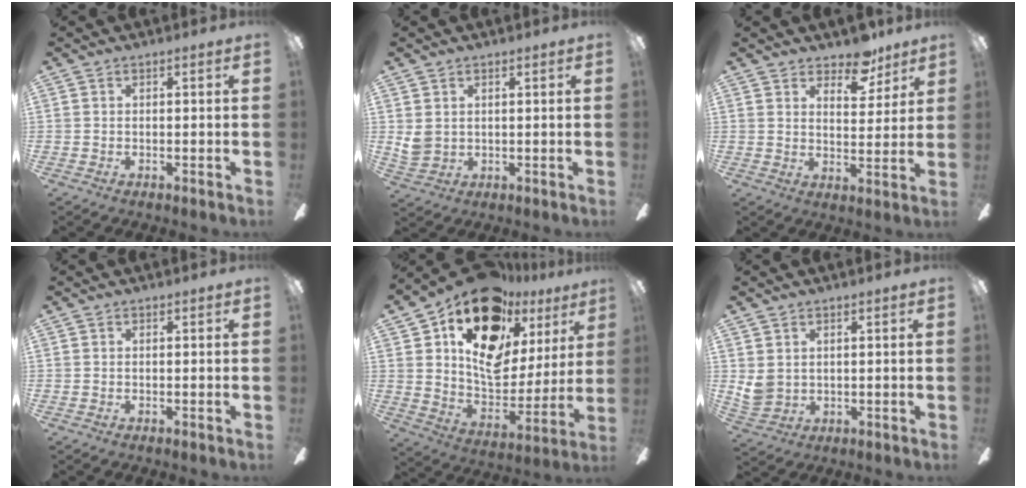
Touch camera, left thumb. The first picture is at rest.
{"total": 4.0, "force": [2.1, 3.1, 1.6], "torque": [-0.027, -0.002, 0.041]}
{"total": 8.3, "force": [6.7, 3.9, 2.8], "torque": [-0.029, -0.039, 0.118]}
{"total": 0.0}
{"total": 20.5, "force": [13.1, 11.3, 11.1], "torque": [-0.183, -0.085, 0.233]}
{"total": 4.6, "force": [2.3, 3.6, 1.7], "torque": [-0.031, -0.004, 0.047]}